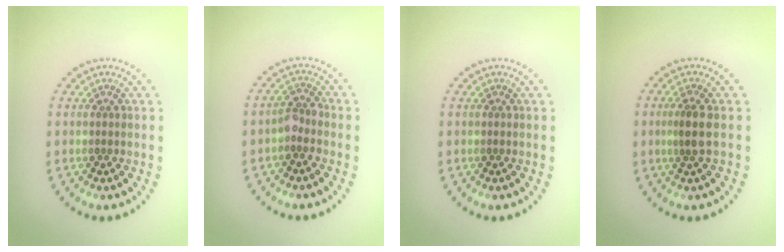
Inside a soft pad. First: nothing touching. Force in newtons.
{"total": 1.8, "press": 1.5, "slide": 0.9}
{"total": 0.0}
{"total": 2.1, "press": 1.6, "slide": 1.2}